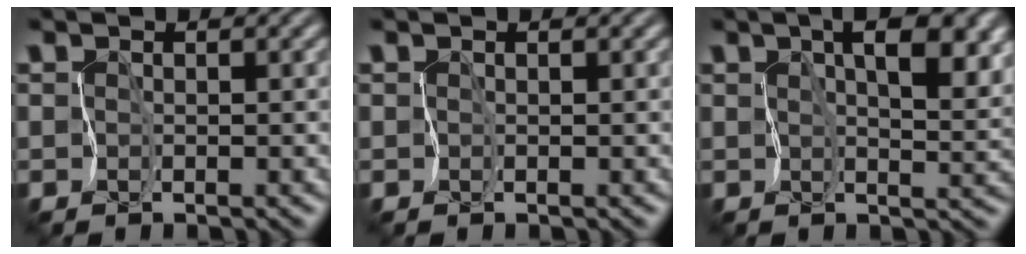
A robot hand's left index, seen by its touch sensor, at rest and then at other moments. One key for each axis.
{"total": 0.0}
{"total": 7.8, "fx": 2.8, "fy": 3.6, "fz": 6.3, "tx": -0.084, "ty": 0.003, "tz": 0.040}